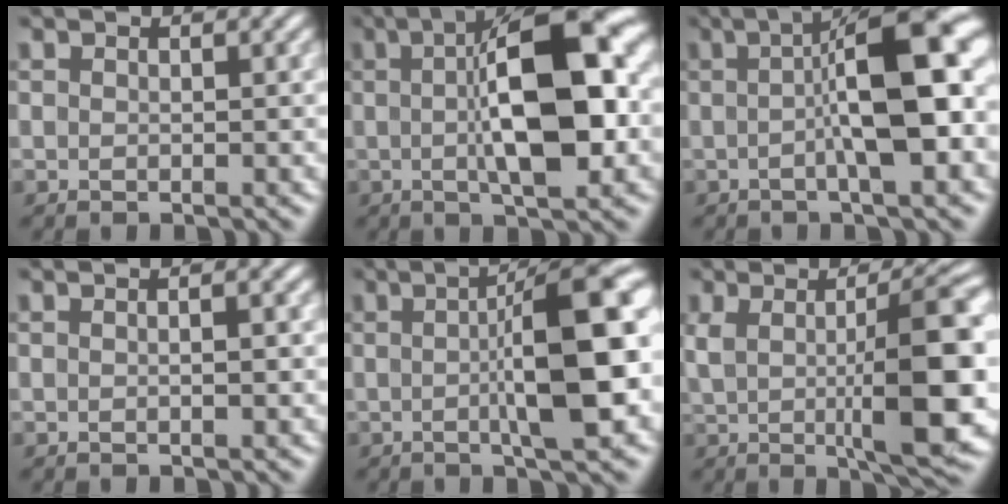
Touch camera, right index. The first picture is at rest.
{"total": 12.5, "force": [1.4, 3.9, 11.8], "torque": [-0.171, 0.008, 0.019]}
{"total": 10.1, "force": [1.1, 2.5, 9.7], "torque": [-0.133, 0.013, 0.010]}
{"total": 1.0, "force": [-0.1, 0.0, 1.0], "torque": [-0.009, 0.007, -0.006]}
{"total": 9.8, "force": [0.2, 2.1, 9.6], "torque": [-0.123, 0.009, -0.003]}
{"total": 10.1, "force": [0.2, 2.9, 9.6], "torque": [-0.139, 0.004, 0.007]}